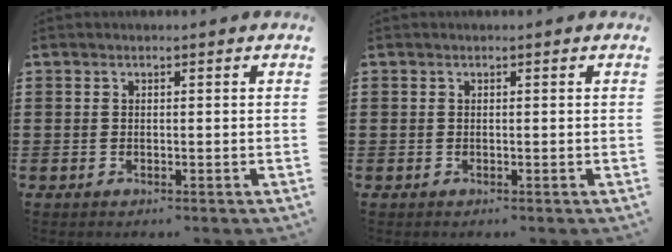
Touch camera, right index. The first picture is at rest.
{"total": 0.0}